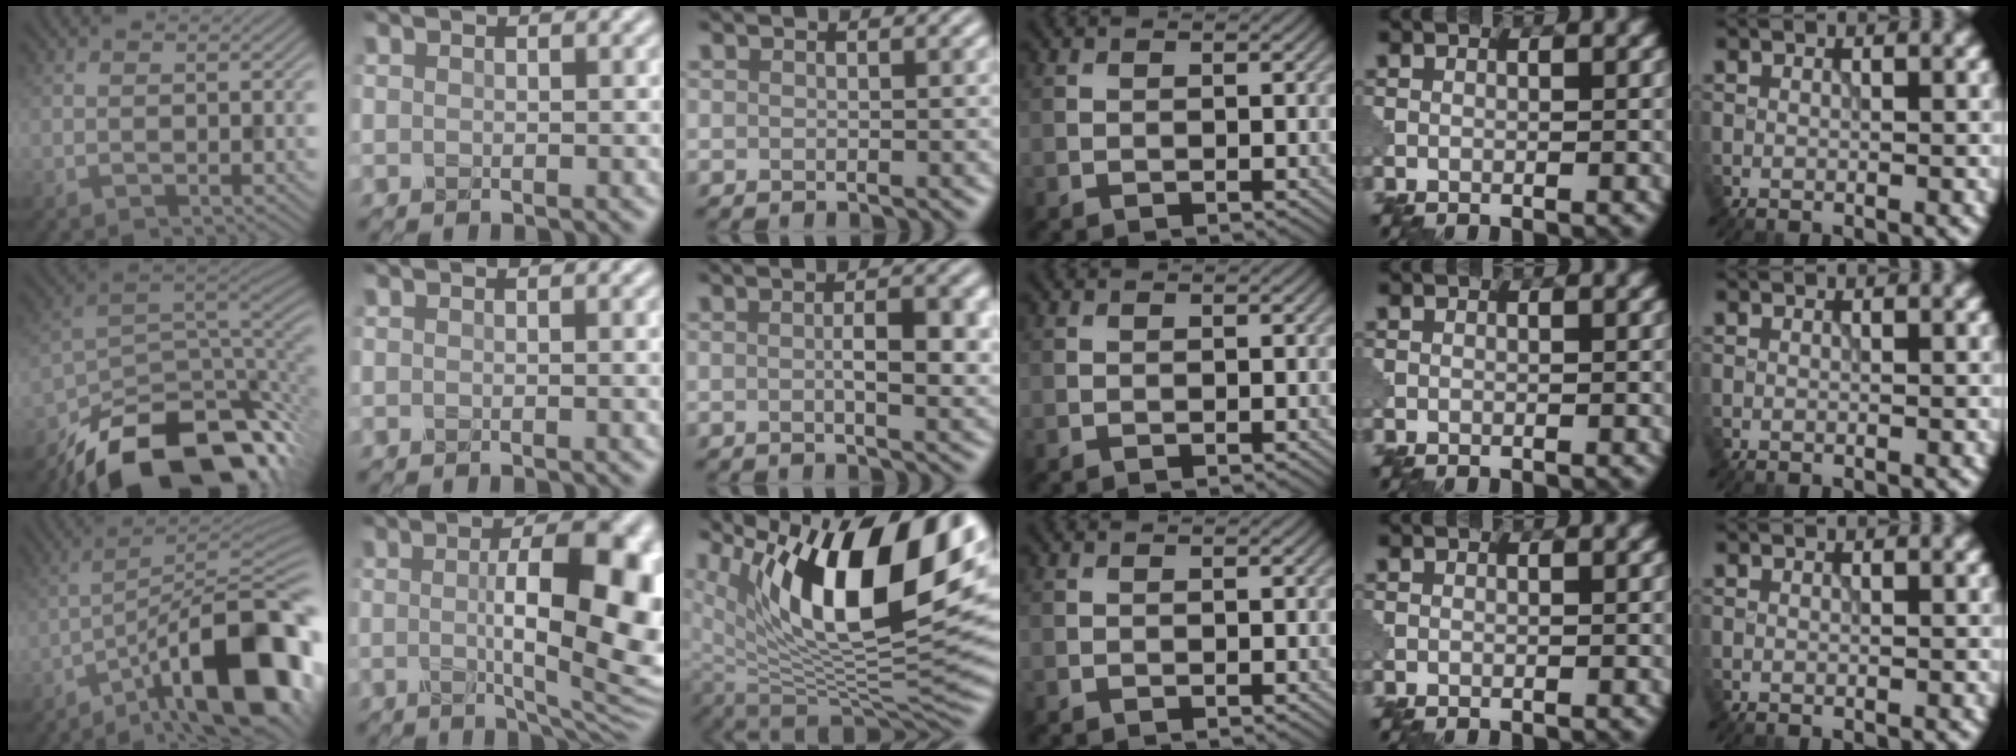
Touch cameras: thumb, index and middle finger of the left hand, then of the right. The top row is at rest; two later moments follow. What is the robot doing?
{"motion": "shake", "object": "medicine bottle"}